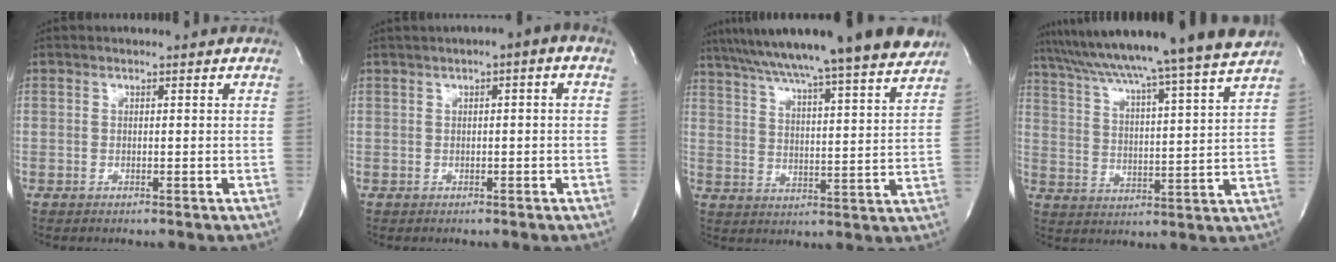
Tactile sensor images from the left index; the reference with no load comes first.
{"total": 2.5, "force": [0.5, 0.4, 2.4], "torque": [-0.032, 0.012, 0.005]}
{"total": 22.7, "force": [19.3, -0.2, 12.1], "torque": [-0.204, -0.004, 0.275]}
{"total": 21.5, "force": [18.8, -2.5, 10.1], "torque": [-0.172, -0.026, 0.271]}